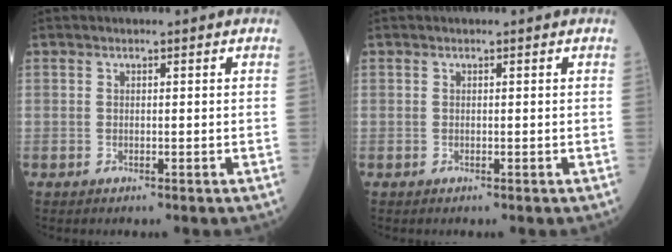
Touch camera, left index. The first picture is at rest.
{"total": 0.0}